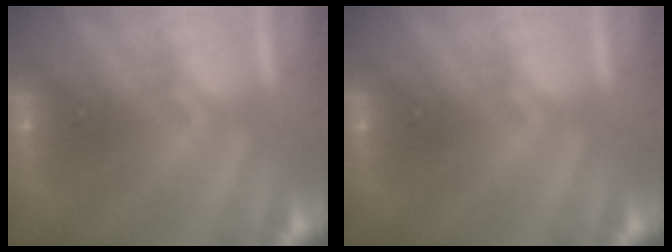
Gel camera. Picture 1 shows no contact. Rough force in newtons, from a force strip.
{"total": 0.0}